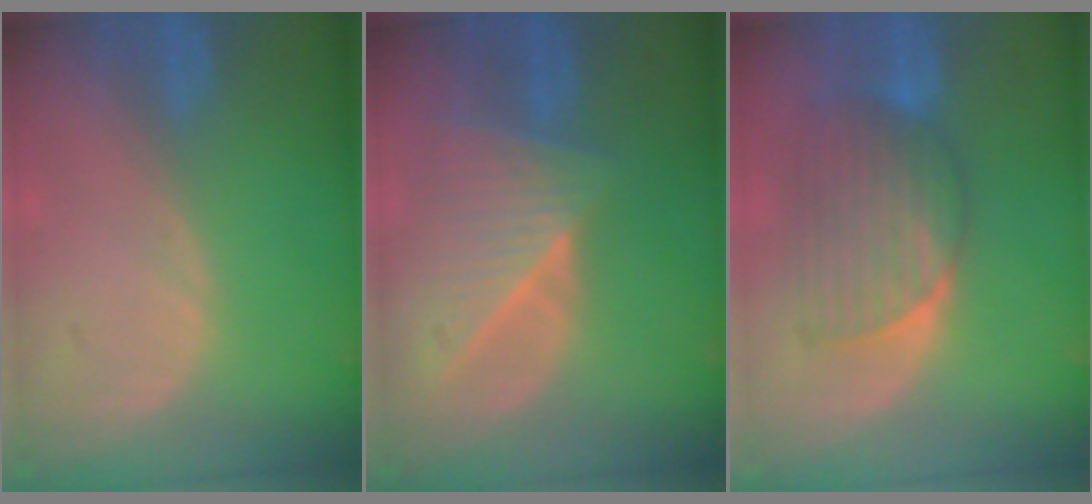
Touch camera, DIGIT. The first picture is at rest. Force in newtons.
{"total": 8.3, "press": 7.5, "slide": 3.5}
{"total": 7.9, "press": 7.7, "slide": 1.5}